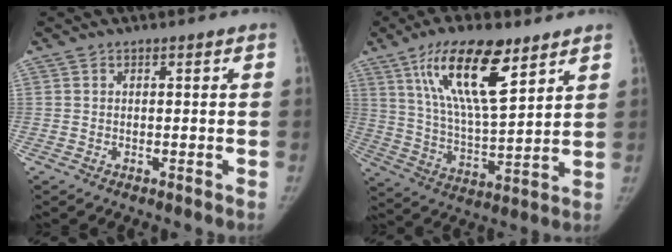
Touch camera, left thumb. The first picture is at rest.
{"total": 17.6, "force": [9.7, 5.7, 13.5], "torque": [-0.215, -0.046, 0.179]}